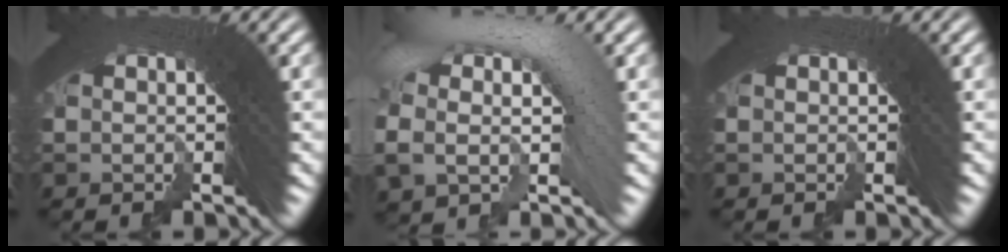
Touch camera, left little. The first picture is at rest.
{"total": 4.8, "force": [0.7, 2.1, 4.2], "torque": [-0.060, 0.020, 0.008]}
{"total": 0.0}